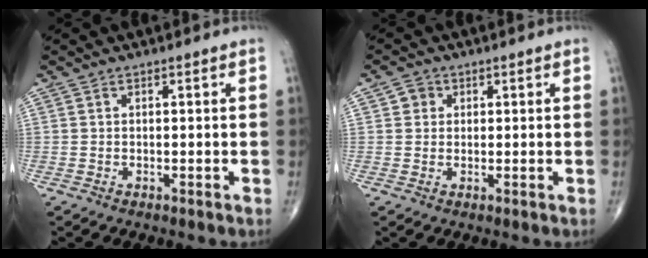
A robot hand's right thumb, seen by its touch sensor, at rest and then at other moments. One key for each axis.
{"total": 2.4, "fx": 0.7, "fy": 2.2, "fz": 0.7, "tx": 0.002, "ty": -0.001, "tz": 0.007}